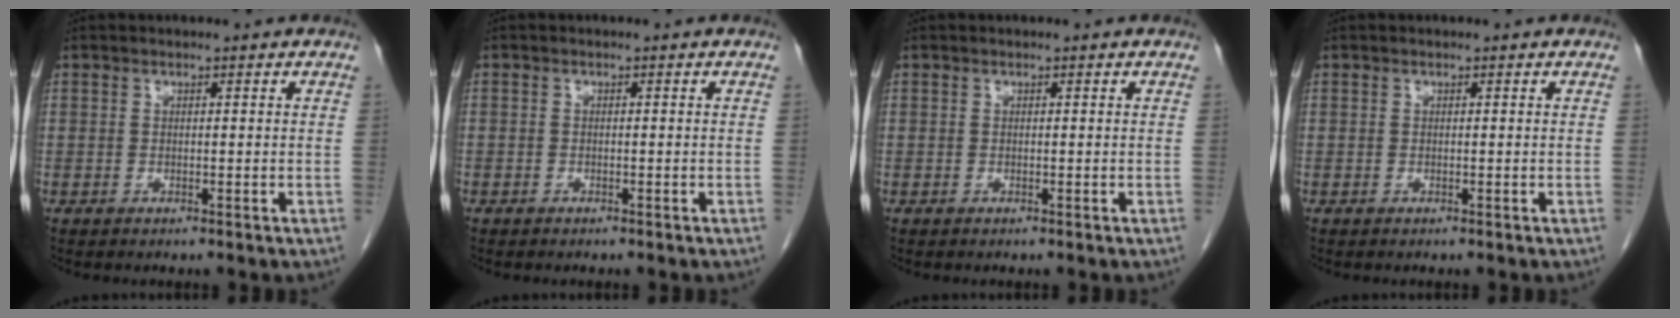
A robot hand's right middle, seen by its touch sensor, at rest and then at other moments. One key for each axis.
{"total": 0.6, "fx": -0.4, "fy": 0.4, "fz": 0.0, "tx": -0.006, "ty": 0.004, "tz": -0.010}
{"total": 0.0}
{"total": 0.0}